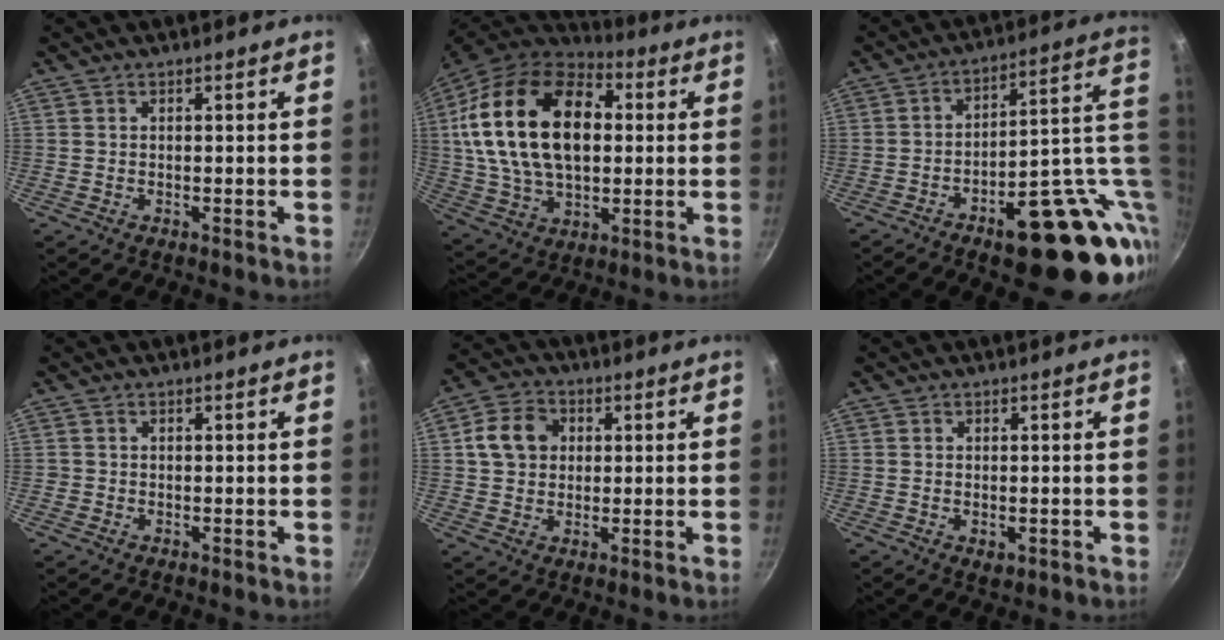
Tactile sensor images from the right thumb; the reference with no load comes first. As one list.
[{"total": 26.1, "force": [4.2, 16.3, 19.9], "torque": [-0.343, 0.014, 0.069]}, {"total": 24.4, "force": [-4.5, 10.7, 21.4], "torque": [-0.231, 0.016, -0.045]}, {"total": 0.7, "force": [-0.2, 0.6, 0.1], "torque": [0.000, 0.001, -0.006]}, {"total": 8.5, "force": [1.8, 7.0, 4.5], "torque": [-0.057, 0.013, 0.021]}, {"total": 1.8, "force": [-0.3, 1.1, 1.3], "torque": [-0.021, -0.005, -0.003]}]